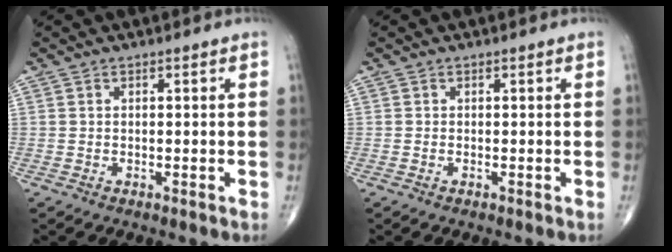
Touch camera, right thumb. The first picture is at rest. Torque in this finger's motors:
{"motor_torque": [-0.26, 0.06, -0.02, 0.04, -0.06]}